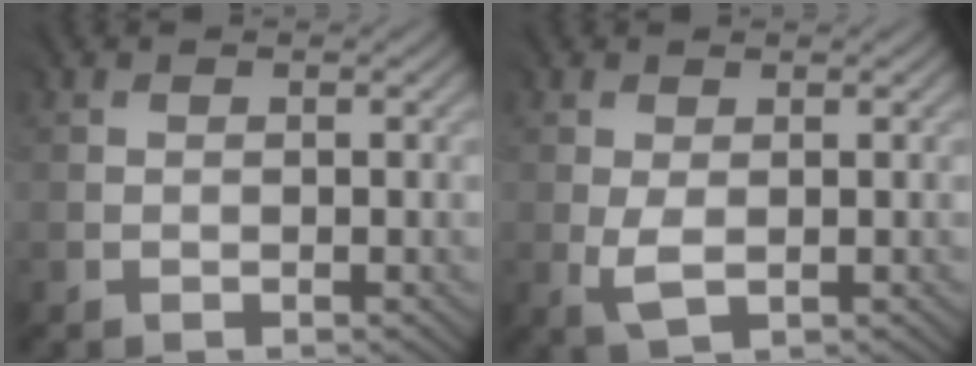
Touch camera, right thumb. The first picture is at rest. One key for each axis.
{"total": 2.0, "fx": -0.1, "fy": 1.1, "fz": 1.6, "tx": -0.052, "ty": -0.005, "tz": 0.000}